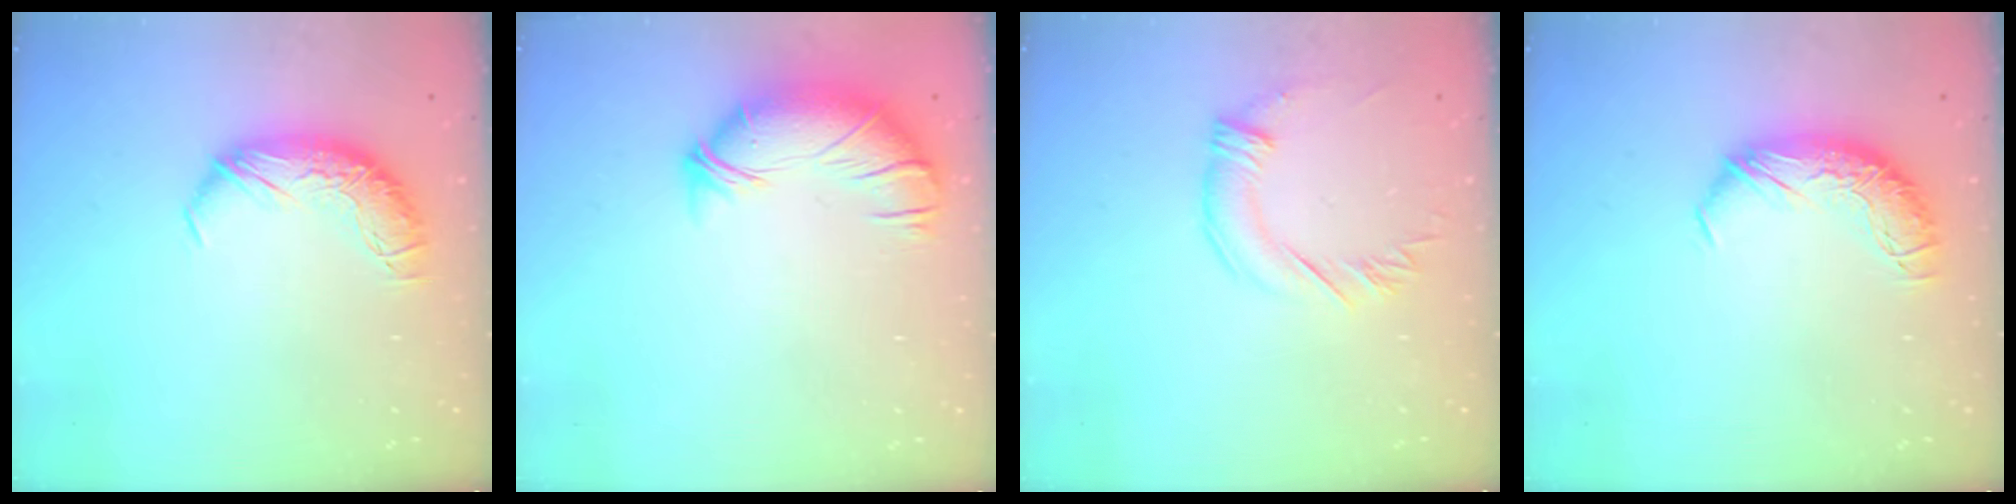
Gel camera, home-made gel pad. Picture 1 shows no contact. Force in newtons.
{"total": 2.8, "press": 1.5, "slide": 2.3}
{"total": 2.1, "press": 1.8, "slide": 1.0}
{"total": 0.0}